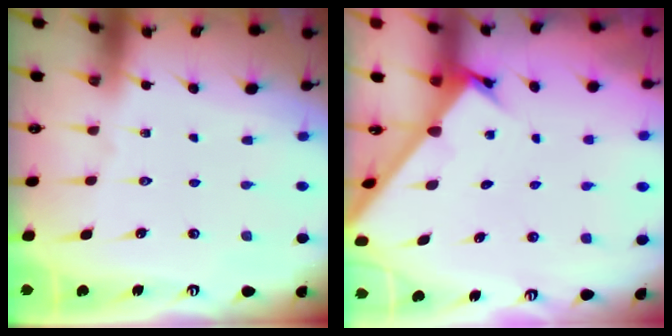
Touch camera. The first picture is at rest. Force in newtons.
{"total": 1.8, "press": 1.8, "slide": 0.2}